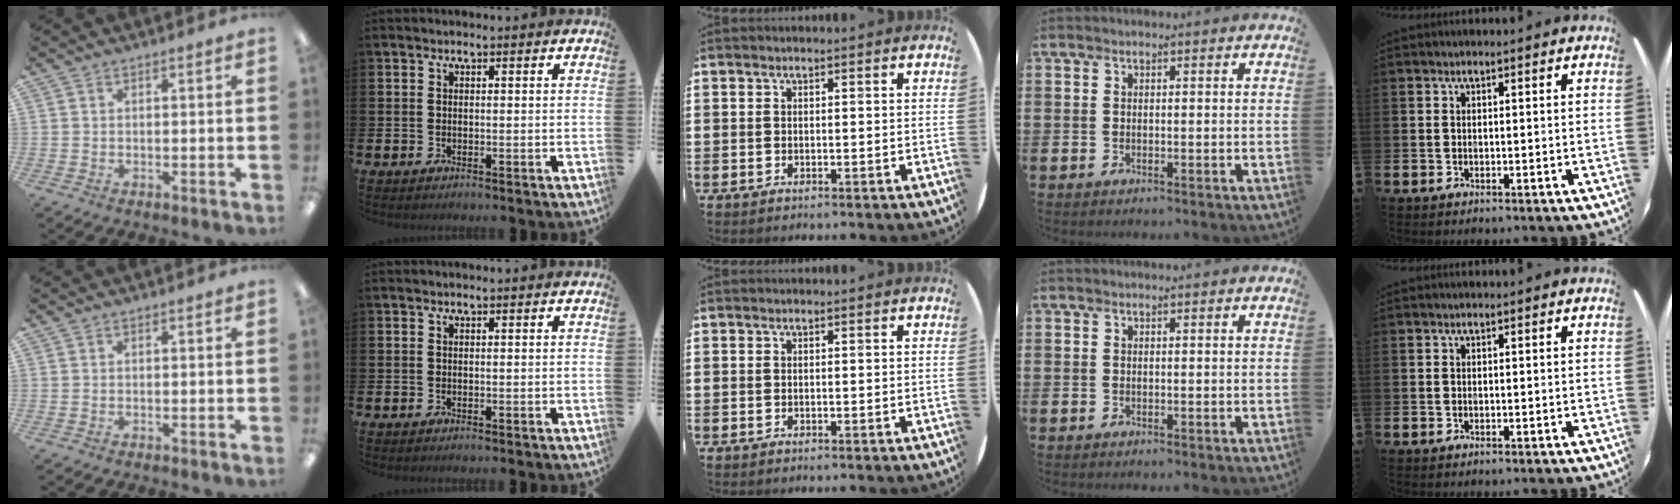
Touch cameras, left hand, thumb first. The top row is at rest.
{}